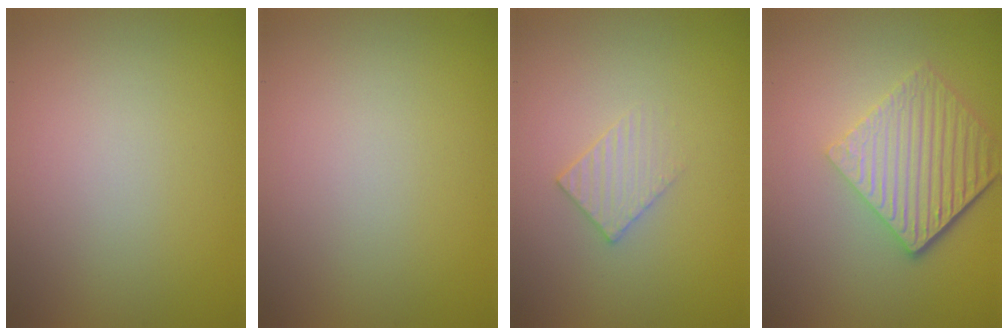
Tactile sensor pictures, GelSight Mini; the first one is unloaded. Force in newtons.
{"total": 0.0}
{"total": 1.9, "press": 1.9, "slide": 0.2}
{"total": 6.0, "press": 4.2, "slide": 4.3}